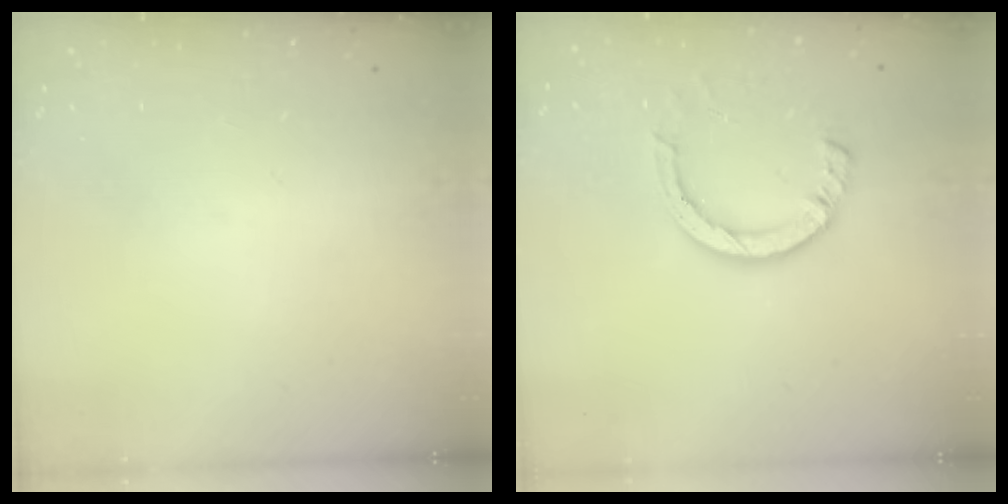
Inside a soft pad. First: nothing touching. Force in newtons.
{"total": 8.0, "press": 7.9, "slide": 0.9}